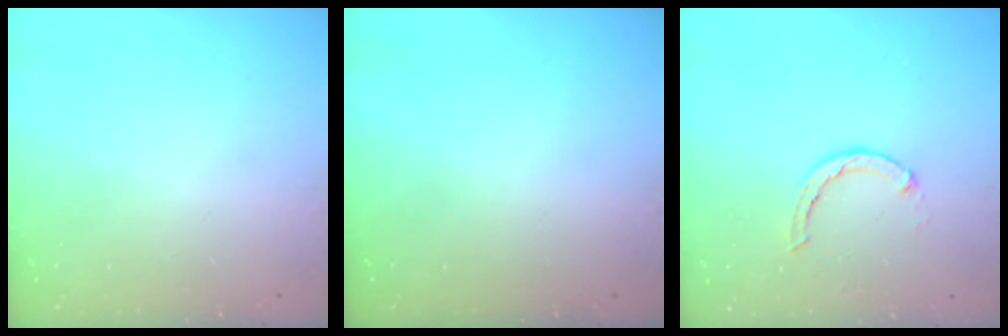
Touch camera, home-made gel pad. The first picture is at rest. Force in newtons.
{"total": 0.0}
{"total": 2.4, "press": 2.4, "slide": 0.4}